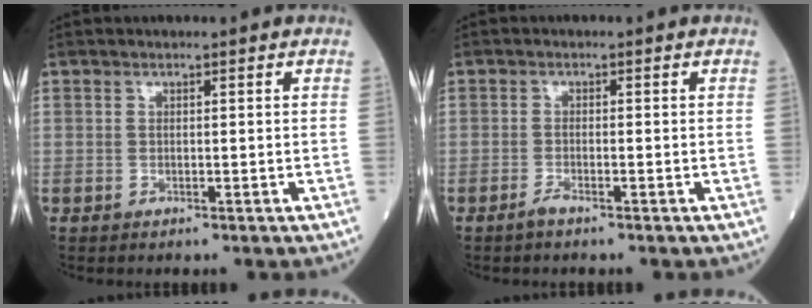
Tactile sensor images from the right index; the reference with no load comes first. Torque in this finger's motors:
{"motor_torque": [0.09, 0.00, 0.08, 0.02]}